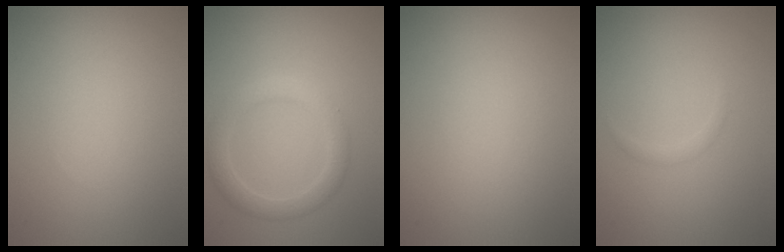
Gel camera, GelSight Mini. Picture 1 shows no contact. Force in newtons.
{"total": 2.7, "press": 2.7, "slide": 0.1}
{"total": 0.0}
{"total": 0.6, "press": 0.6, "slide": 0.0}